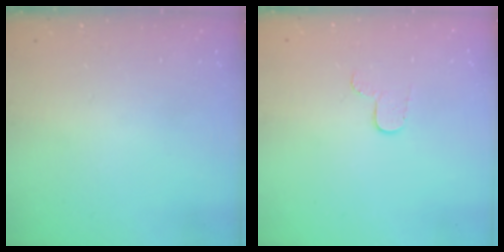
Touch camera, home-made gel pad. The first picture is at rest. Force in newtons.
{"total": 5.1, "press": 5.1, "slide": 0.5}